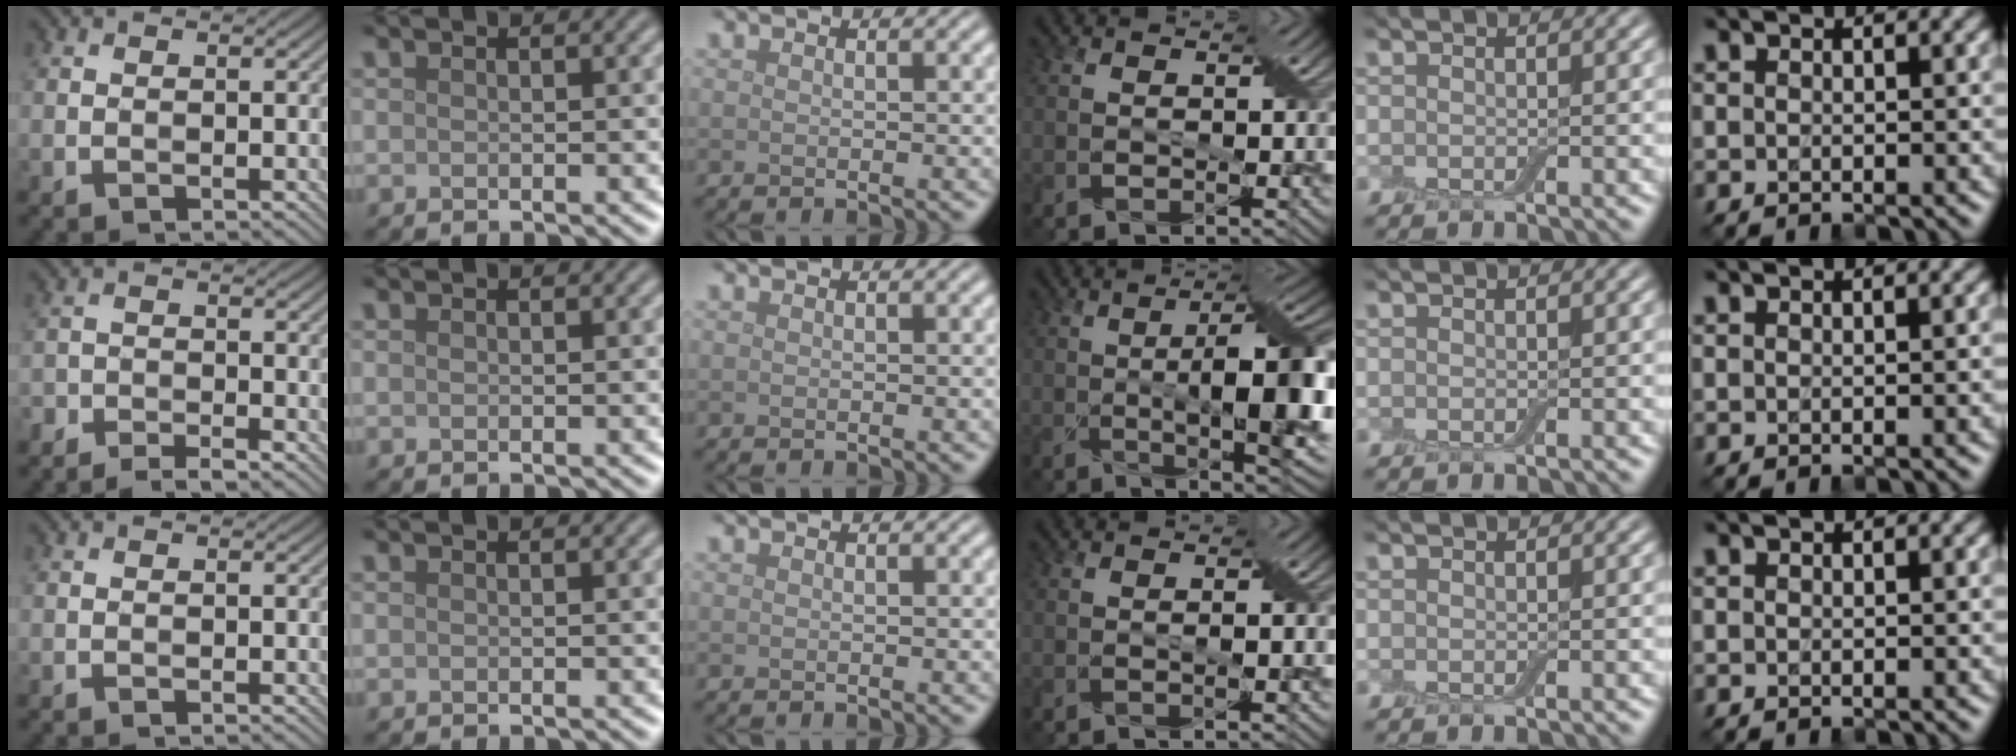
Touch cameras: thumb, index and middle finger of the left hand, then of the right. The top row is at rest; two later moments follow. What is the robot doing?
{"motion": "extract", "object": "backpack"}